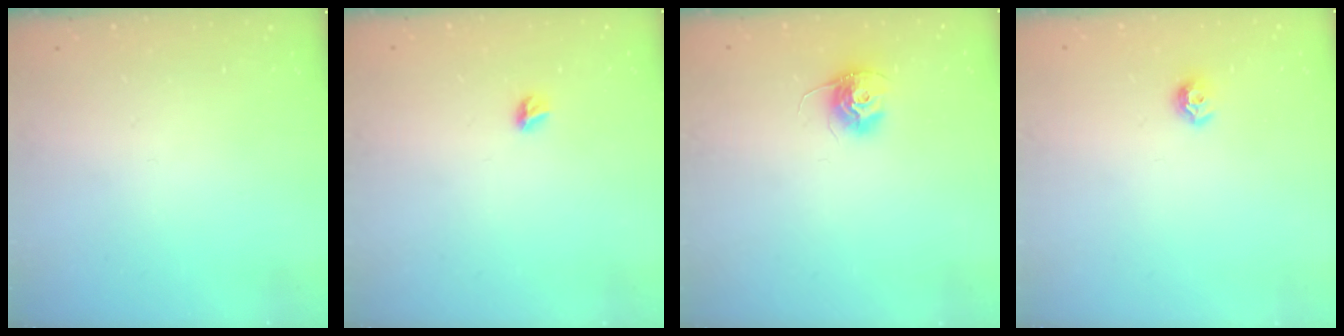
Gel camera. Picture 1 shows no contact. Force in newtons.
{"total": 5.1, "press": 5.1, "slide": 0.5}
{"total": 10.8, "press": 10.7, "slide": 0.6}
{"total": 6.8, "press": 6.7, "slide": 1.0}